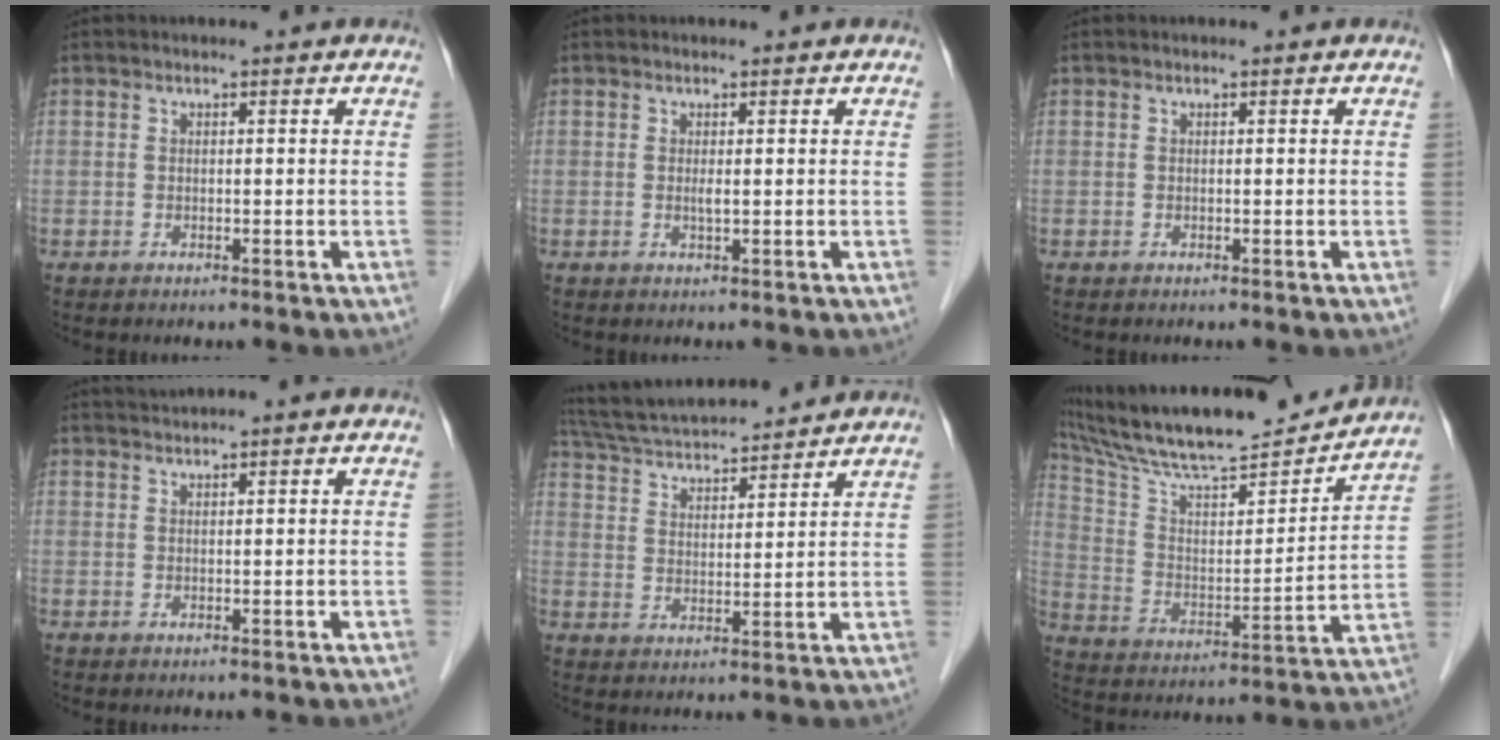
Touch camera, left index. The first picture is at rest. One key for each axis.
{"total": 0.8, "fx": 0.1, "fy": 0.1, "fz": 0.8, "tx": -0.020, "ty": -0.003, "tz": 0.002}
{"total": 0.0}
{"total": 1.2, "fx": 1.1, "fy": -0.4, "fz": 0.4, "tx": -0.009, "ty": 0.011, "tz": 0.026}
{"total": 15.6, "fx": 14.4, "fy": 1.7, "fz": 5.7, "tx": -0.109, "ty": 0.033, "tz": 0.239}
{"total": 22.7, "fx": 20.6, "fy": 2.4, "fz": 9.3, "tx": -0.168, "ty": -0.002, "tz": 0.322}